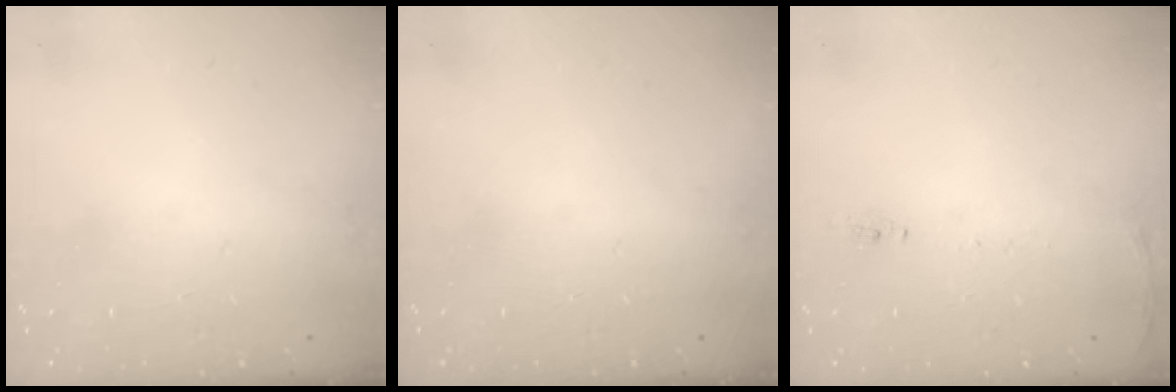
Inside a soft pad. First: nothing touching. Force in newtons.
{"total": 13.4, "press": 3.0, "slide": 13.1}
{"total": 6.1, "press": 6.0, "slide": 0.9}